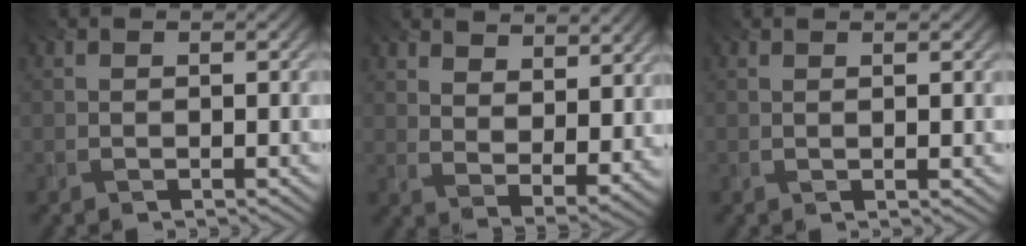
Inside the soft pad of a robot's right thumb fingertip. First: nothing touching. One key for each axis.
{"total": 9.3, "fx": 6.4, "fy": 4.1, "fz": 5.2, "tx": -0.107, "ty": -0.014, "tz": 0.104}
{"total": 1.2, "fx": 0.8, "fy": -0.1, "fz": 0.9, "tx": -0.013, "ty": -0.001, "tz": 0.016}